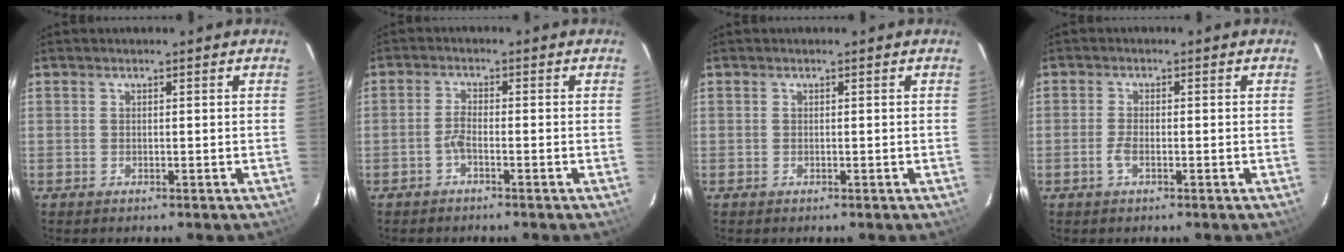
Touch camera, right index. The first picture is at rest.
{"total": 2.0, "force": [-1.2, 0.3, 1.5], "torque": [-0.039, 0.004, -0.027]}
{"total": 0.0}
{"total": 2.3, "force": [-0.9, 0.8, 1.9], "torque": [-0.047, -0.001, -0.019]}